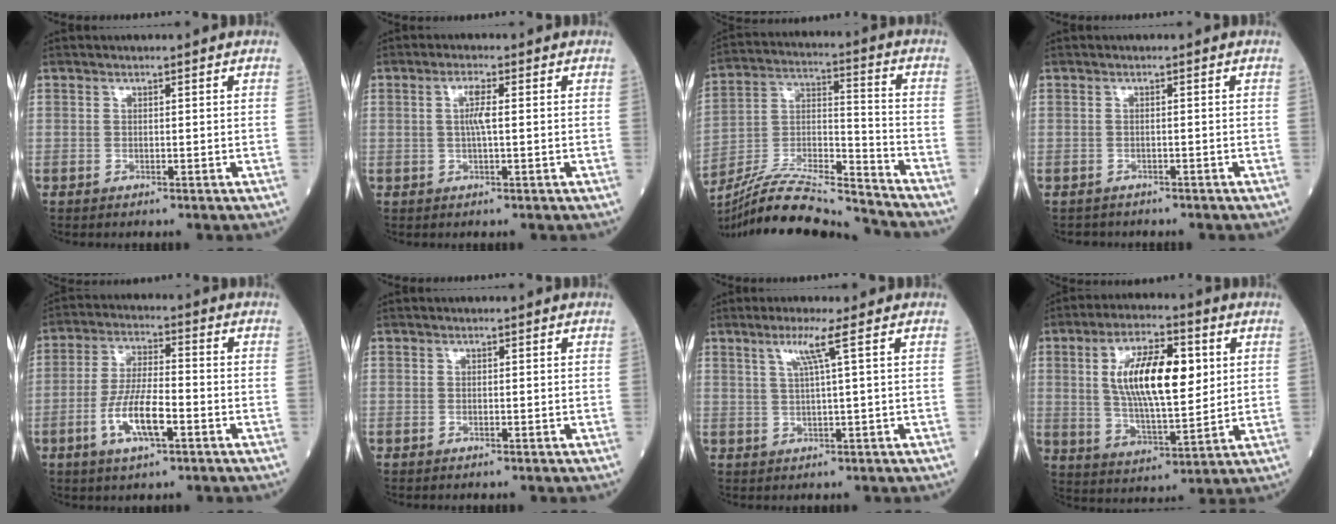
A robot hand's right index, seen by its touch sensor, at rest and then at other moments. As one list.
[{"total": 2.9, "force": [0.3, 0.2, 2.8], "torque": [-0.057, 0.002, 0.005]}, {"total": 19.5, "force": [-18.5, 0.3, 6.2], "torque": [-0.132, 0.006, -0.319]}, {"total": 2.0, "force": [-1.8, 1.0, 0.0], "torque": [-0.010, 0.000, -0.027]}, {"total": 8.9, "force": [-3.3, 2.2, 8.0], "torque": [-0.160, -0.002, -0.061]}, {"total": 0.0}, {"total": 3.9, "force": [1.7, -1.1, 3.3], "torque": [-0.071, -0.001, 0.036]}, {"total": 14.3, "force": [3.2, 4.6, 13.2], "torque": [-0.243, 0.008, 0.055]}]